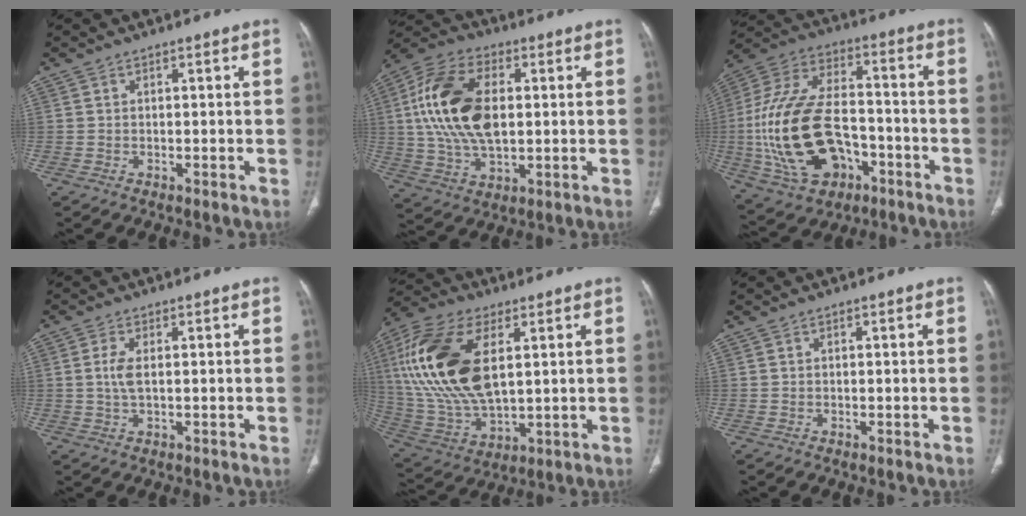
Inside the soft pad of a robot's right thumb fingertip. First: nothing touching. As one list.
[{"total": 18.8, "force": [2.3, 10.8, 15.3], "torque": [-0.299, 0.008, 0.043]}, {"total": 24.0, "force": [-5.9, 15.1, 17.6], "torque": [-0.357, 0.031, -0.089]}, {"total": 3.3, "force": [0.4, 1.3, 3.0], "torque": [-0.076, 0.000, 0.009]}, {"total": 23.1, "force": [5.4, 12.0, 19.0], "torque": [-0.398, -0.014, 0.103]}, {"total": 0.0}]